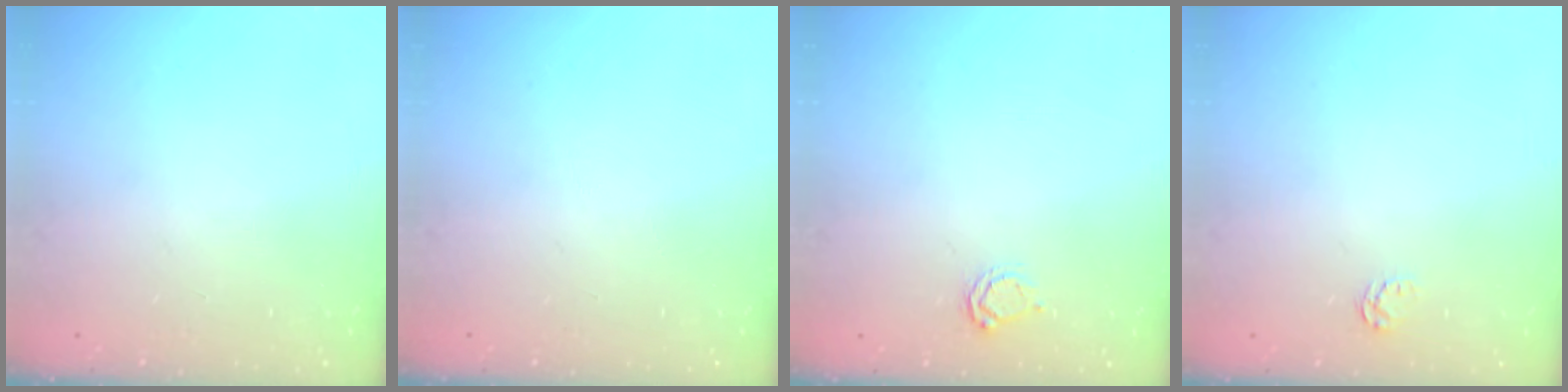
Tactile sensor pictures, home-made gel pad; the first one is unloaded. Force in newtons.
{"total": 0.0}
{"total": 2.3, "press": 2.3, "slide": 0.2}
{"total": 2.5, "press": 2.5, "slide": 0.4}